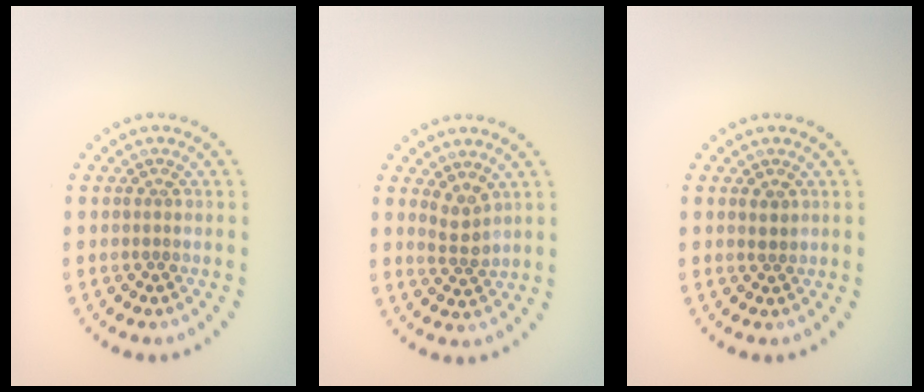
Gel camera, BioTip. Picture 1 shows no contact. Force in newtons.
{"total": 1.9, "press": 1.5, "slide": 1.1}
{"total": 1.0, "press": 0.9, "slide": 0.4}